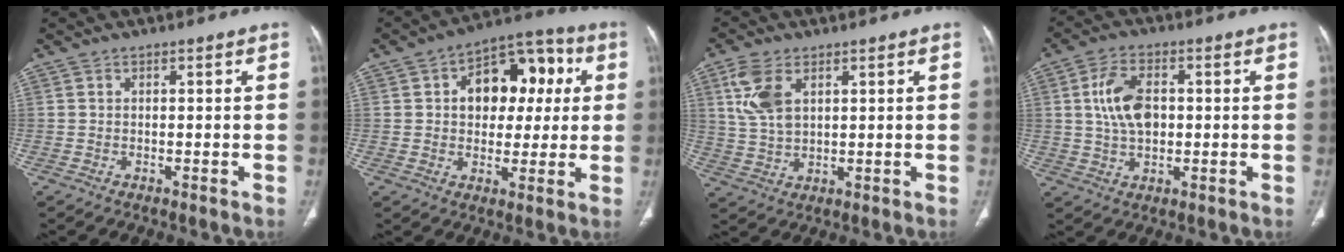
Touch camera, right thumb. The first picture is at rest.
{"total": 15.0, "force": [3.0, 10.1, 10.7], "torque": [-0.094, 0.023, 0.038]}
{"total": 8.1, "force": [3.2, 4.5, 5.8], "torque": [-0.125, -0.003, 0.071]}
{"total": 8.8, "force": [1.1, 5.2, 6.9], "torque": [-0.127, 0.004, 0.023]}